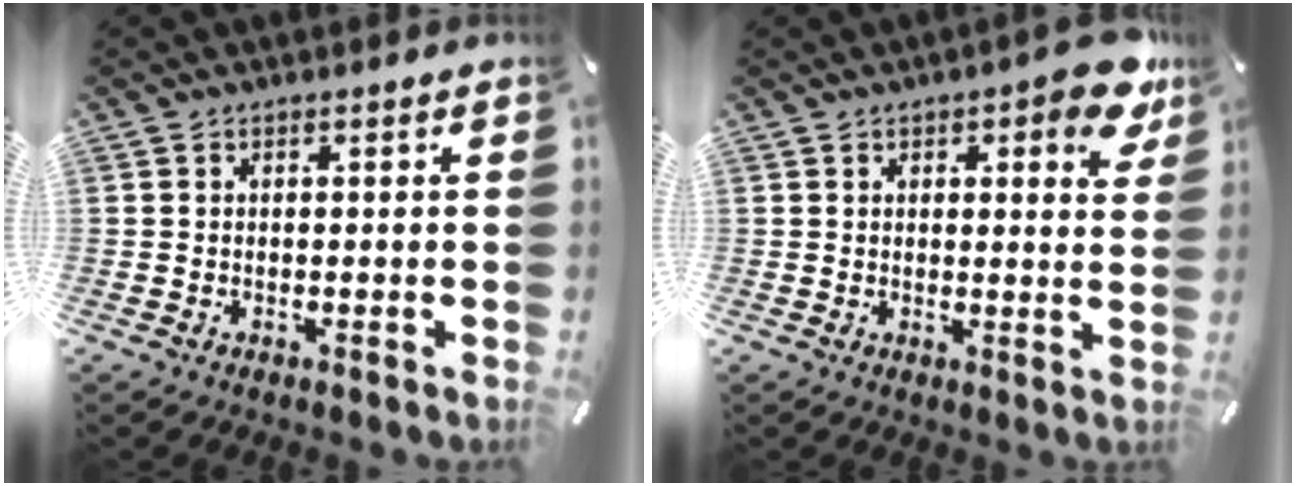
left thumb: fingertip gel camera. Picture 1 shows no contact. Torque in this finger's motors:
{"motor_torque": [0.80, 0.55, 0.17, -0.12, -0.05]}